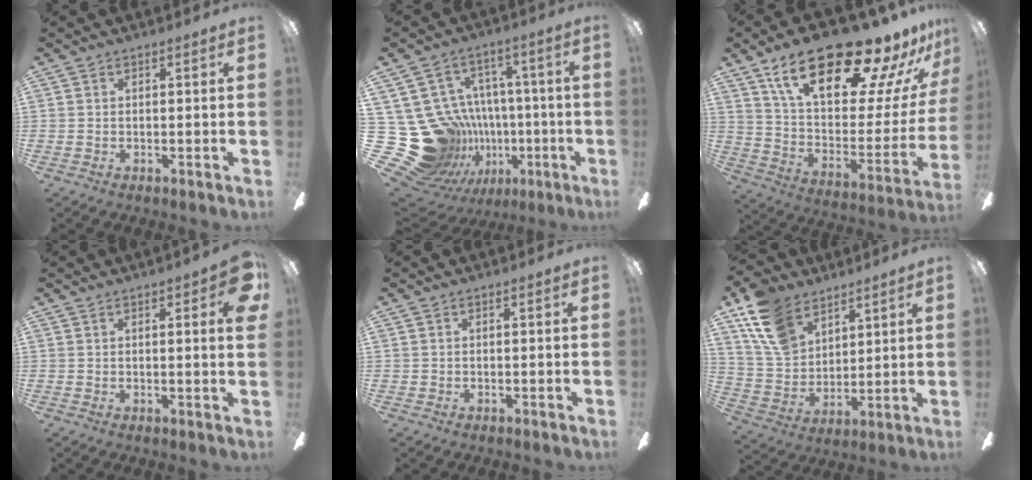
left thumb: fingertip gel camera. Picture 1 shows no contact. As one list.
[{"total": 24.2, "force": [-5.1, 21.0, 10.8], "torque": [-0.227, 0.004, -0.008]}, {"total": 25.9, "force": [18.5, 7.8, 16.3], "torque": [-0.265, -0.121, 0.312]}, {"total": 5.0, "force": [2.0, 1.2, 4.4], "torque": [-0.047, -0.010, 0.026]}, {"total": 0.0}, {"total": 14.6, "force": [9.8, 9.0, 6.0], "torque": [-0.138, -0.036, 0.199]}]